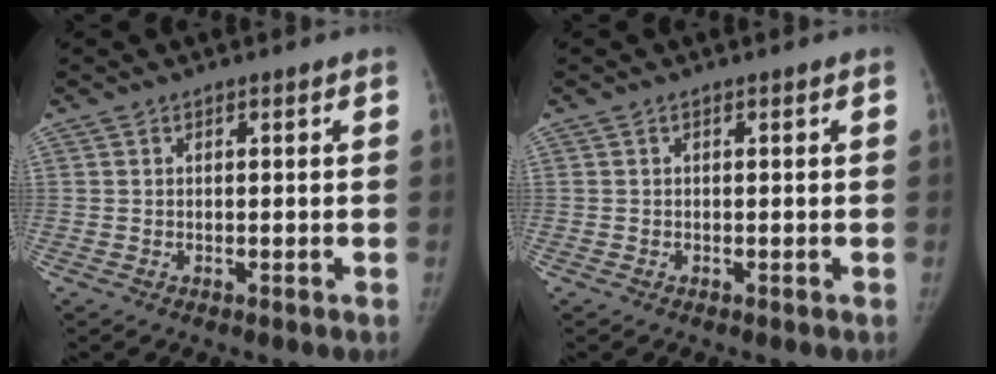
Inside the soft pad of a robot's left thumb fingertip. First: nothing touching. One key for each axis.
{"total": 0.0}